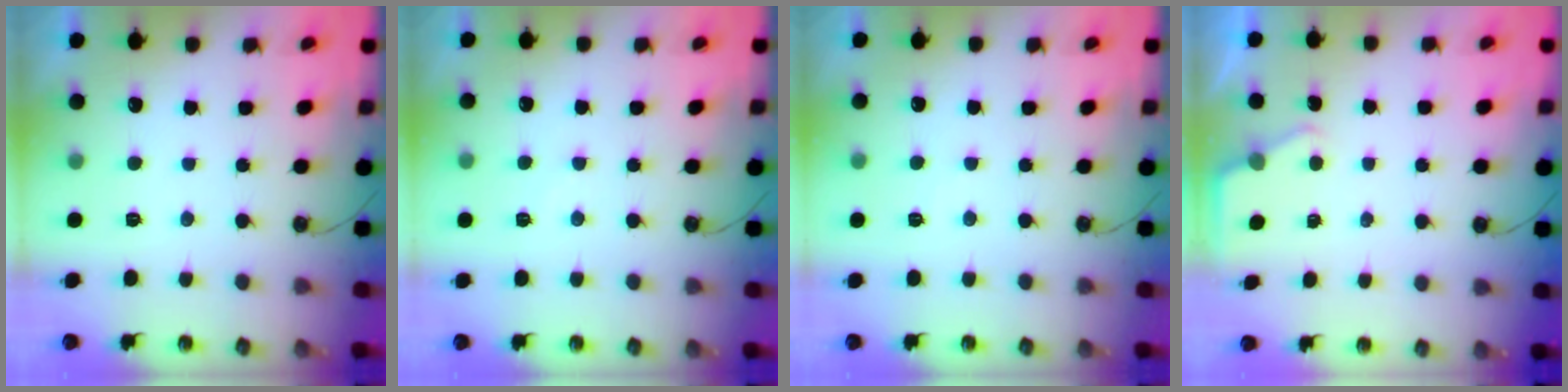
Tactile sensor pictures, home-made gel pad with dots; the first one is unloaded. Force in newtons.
{"total": 2.9, "press": 2.9, "slide": 0.5}
{"total": 2.4, "press": 2.4, "slide": 0.4}
{"total": 3.0, "press": 2.9, "slide": 0.5}